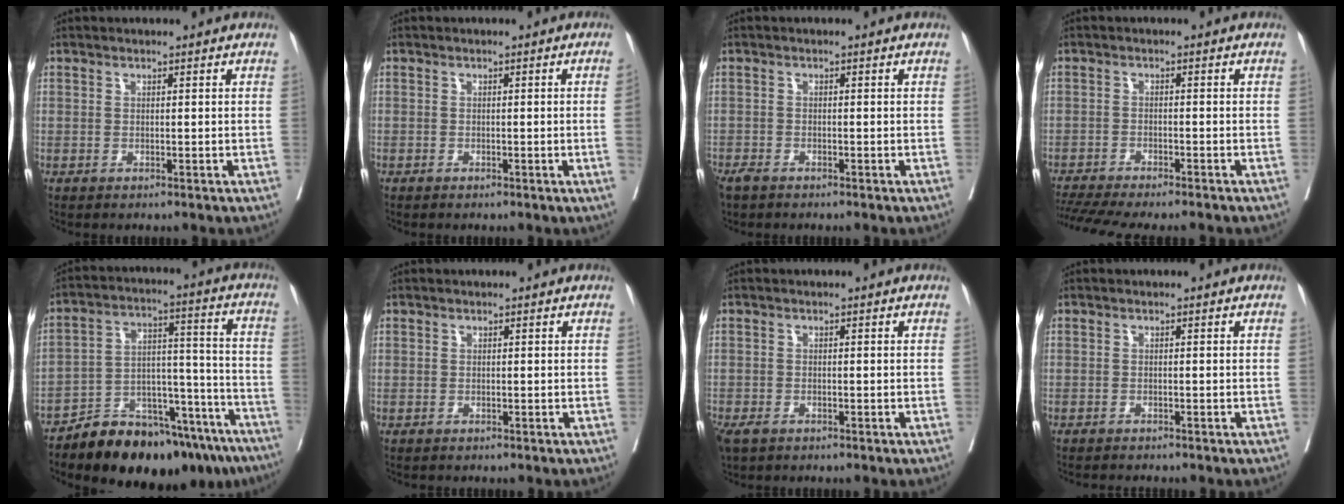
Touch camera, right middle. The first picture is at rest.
{"total": 1.2, "force": [-0.2, -0.5, 1.1], "torque": [-0.009, 0.000, -0.005]}
{"total": 2.5, "force": [-2.1, 0.9, 1.0], "torque": [-0.021, -0.006, -0.037]}
{"total": 12.8, "force": [-11.3, 1.2, 5.9], "torque": [-0.101, -0.014, -0.166]}
{"total": 20.1, "force": [-16.8, 6.6, 8.8], "torque": [-0.088, 0.043, -0.251]}
{"total": 0.0}
{"total": 3.1, "force": [-2.1, 1.7, 1.6], "torque": [-0.034, -0.008, -0.036]}
{"total": 2.4, "force": [-2.2, 0.0, 0.8], "torque": [-0.014, -0.006, -0.030]}